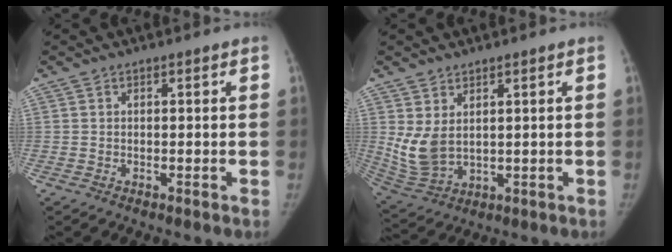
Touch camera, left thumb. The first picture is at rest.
{"total": 7.7, "force": [2.3, 4.7, 5.7], "torque": [-0.120, -0.016, 0.066]}